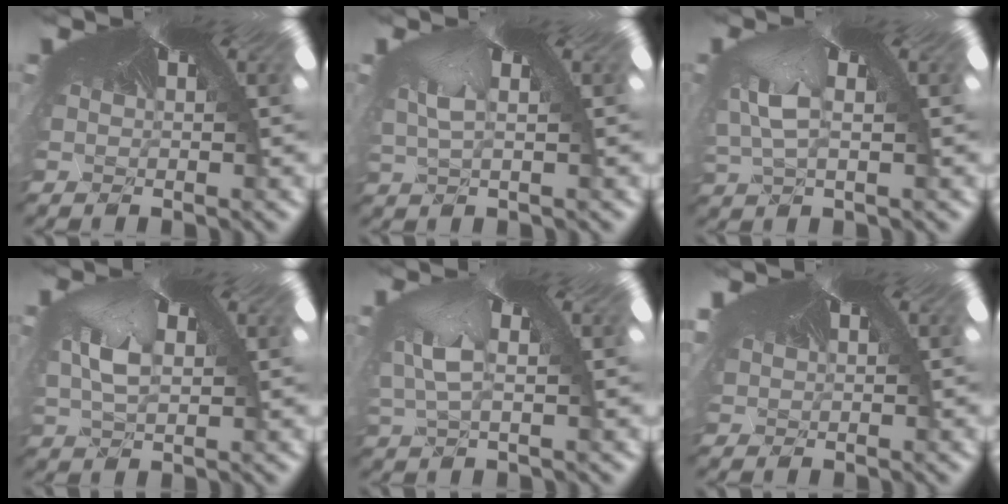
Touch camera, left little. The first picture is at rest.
{"total": 1.7, "force": [-1.6, 0.3, 0.4], "torque": [-0.034, -0.028, 0.015]}
{"total": 3.1, "force": [-3.0, 0.7, -0.2], "torque": [-0.030, -0.049, -0.015]}
{"total": 2.9, "force": [-1.2, 2.3, 1.4], "torque": [-0.058, -0.020, 0.020]}
{"total": 3.2, "force": [-3.1, 0.4, -0.5], "torque": [-0.027, -0.055, -0.013]}
{"total": 1.2, "force": [0.1, 1.0, 0.8], "torque": [-0.030, 0.003, 0.009]}